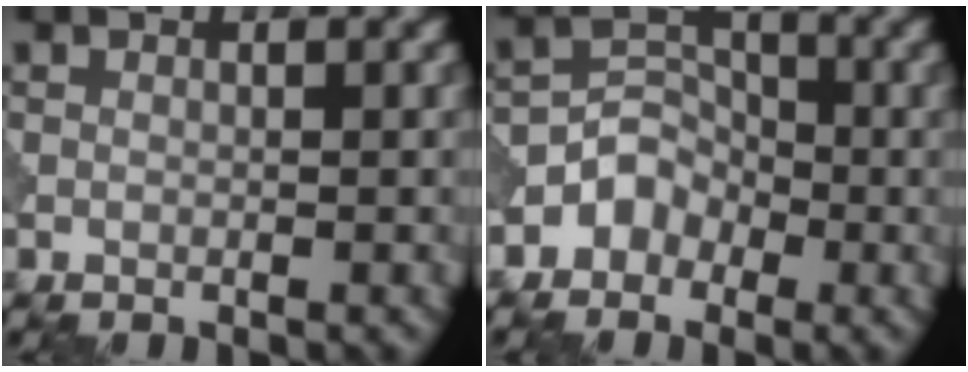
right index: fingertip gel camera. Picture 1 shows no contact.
{"total": 2.7, "force": [-1.6, 2.1, 0.6], "torque": [0.003, 0.013, -0.032]}